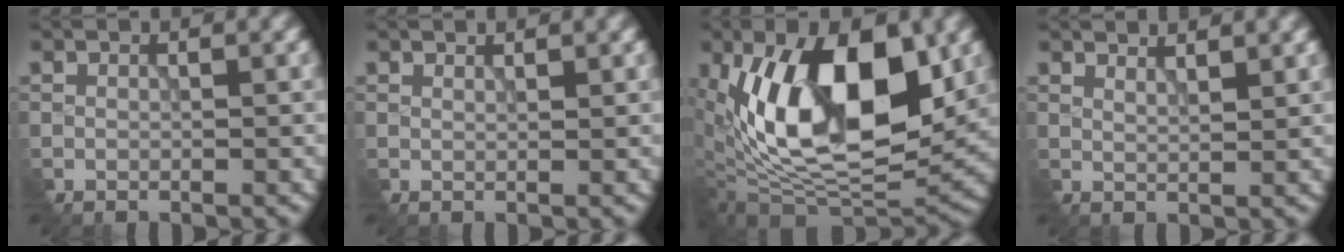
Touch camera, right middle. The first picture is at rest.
{"total": 1.1, "force": [1.0, 0.2, 0.3], "torque": [-0.004, 0.001, 0.016]}
{"total": 13.6, "force": [2.0, 6.7, 11.7], "torque": [-0.188, -0.001, 0.025]}
{"total": 2.5, "force": [2.2, 0.5, 1.0], "torque": [-0.009, 0.002, 0.034]}